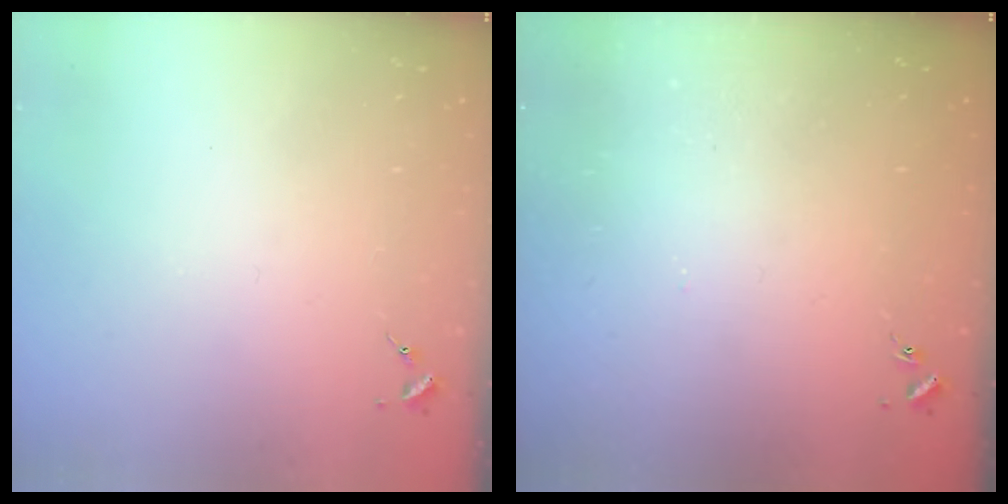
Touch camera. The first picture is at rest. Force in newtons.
{"total": 0.9, "press": 0.8, "slide": 0.2}